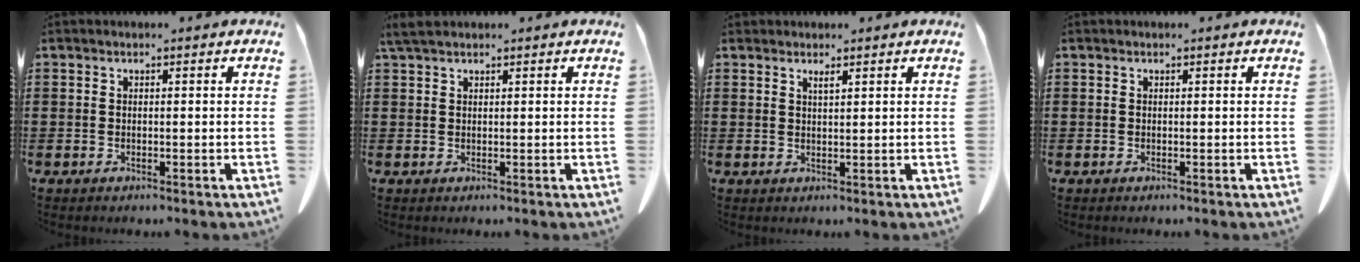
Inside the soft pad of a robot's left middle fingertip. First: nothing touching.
{"total": 1.9, "force": [1.5, 0.4, 1.0], "torque": [-0.025, 0.000, 0.030]}
{"total": 1.3, "force": [1.1, 0.1, 0.6], "torque": [-0.015, -0.003, 0.022]}
{"total": 0.0}